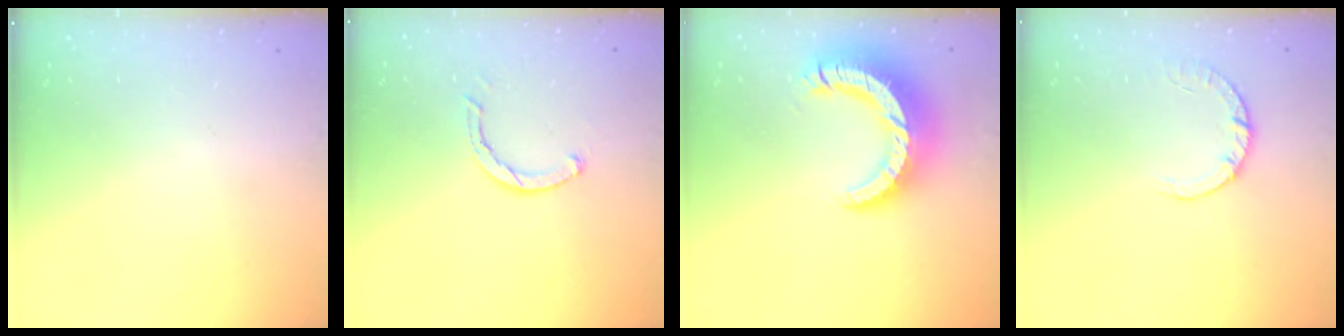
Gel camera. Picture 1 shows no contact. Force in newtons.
{"total": 2.5, "press": 2.5, "slide": 0.1}
{"total": 14.4, "press": 14.3, "slide": 1.7}
{"total": 2.8, "press": 2.8, "slide": 0.4}